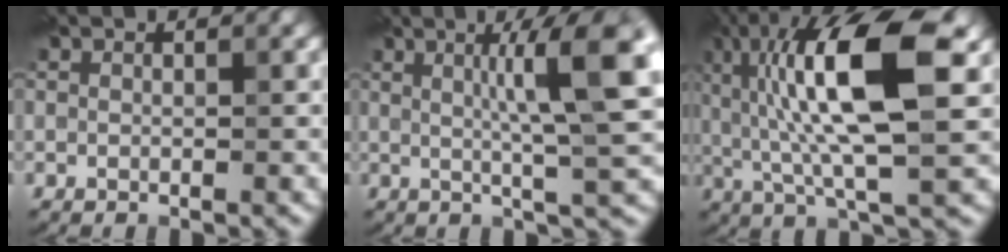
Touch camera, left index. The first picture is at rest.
{"total": 8.0, "force": [1.7, 1.2, 7.7], "torque": [-0.103, 0.012, 0.025]}
{"total": 12.1, "force": [2.7, 3.6, 11.2], "torque": [-0.197, 0.014, 0.042]}